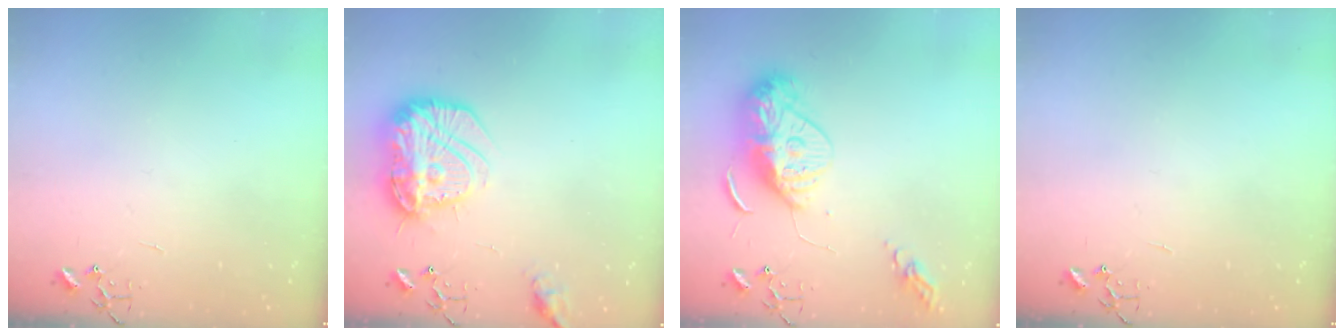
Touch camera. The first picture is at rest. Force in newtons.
{"total": 19.3, "press": 19.2, "slide": 1.6}
{"total": 12.9, "press": 12.8, "slide": 1.3}
{"total": 0.0}